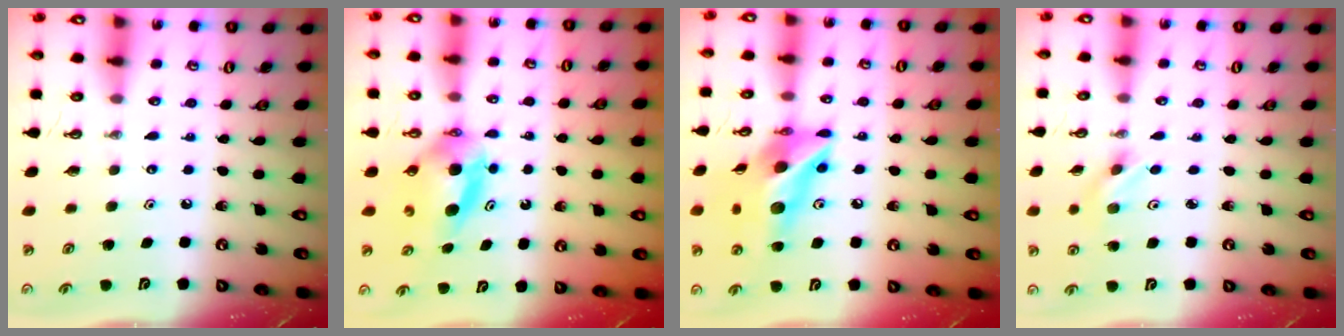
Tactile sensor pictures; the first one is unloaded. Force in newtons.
{"total": 7.0, "press": 6.3, "slide": 3.0}
{"total": 15.6, "press": 15.6, "slide": 1.5}
{"total": 2.2, "press": 2.1, "slide": 0.6}